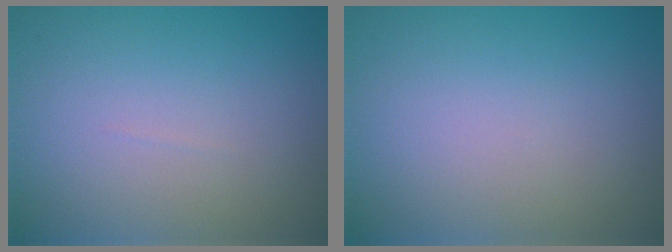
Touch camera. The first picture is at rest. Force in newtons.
{"total": 0.0}